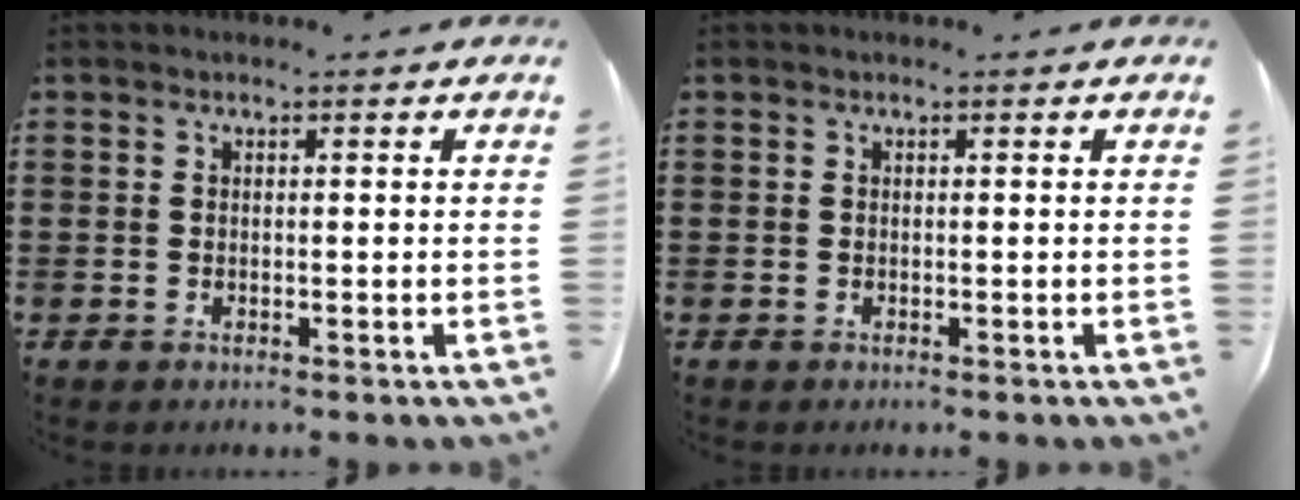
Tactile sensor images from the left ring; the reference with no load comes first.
{"total": 0.0}